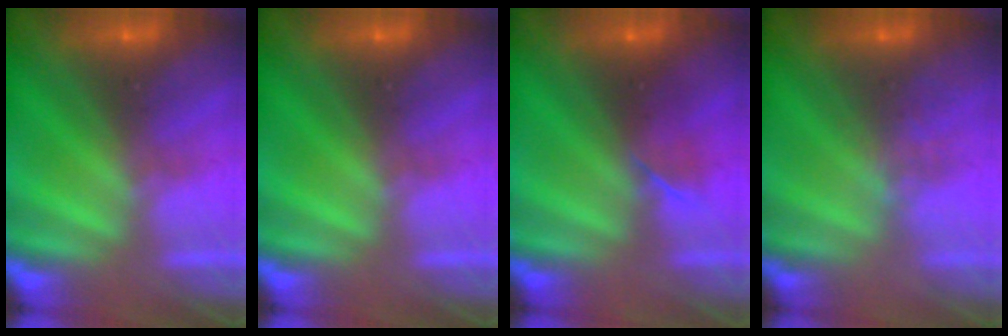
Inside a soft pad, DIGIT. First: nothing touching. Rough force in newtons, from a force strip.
{"total": 0.0}
{"total": 2.2}
{"total": 2.4}